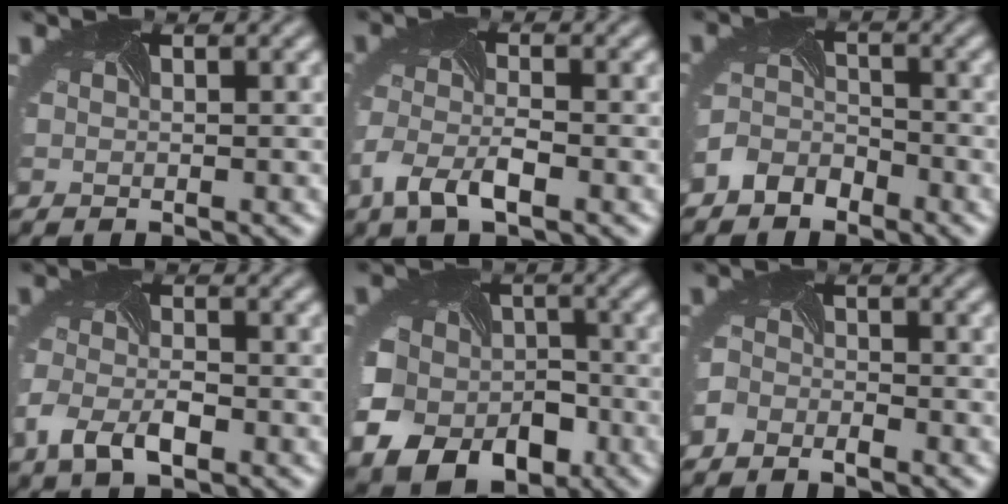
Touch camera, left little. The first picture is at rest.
{"total": 3.9, "force": [-2.3, 1.3, 2.8], "torque": [-0.067, -0.010, -0.049]}
{"total": 3.1, "force": [-2.6, 1.6, 0.4], "torque": [-0.012, -0.002, -0.058]}
{"total": 3.8, "force": [-2.1, 1.7, 2.7], "torque": [-0.065, -0.011, -0.041]}
{"total": 12.6, "force": [-5.5, 9.9, 5.5], "torque": [-0.117, -0.057, -0.097]}
{"total": 2.1, "force": [-1.9, 0.9, 0.3], "torque": [-0.014, -0.005, -0.045]}